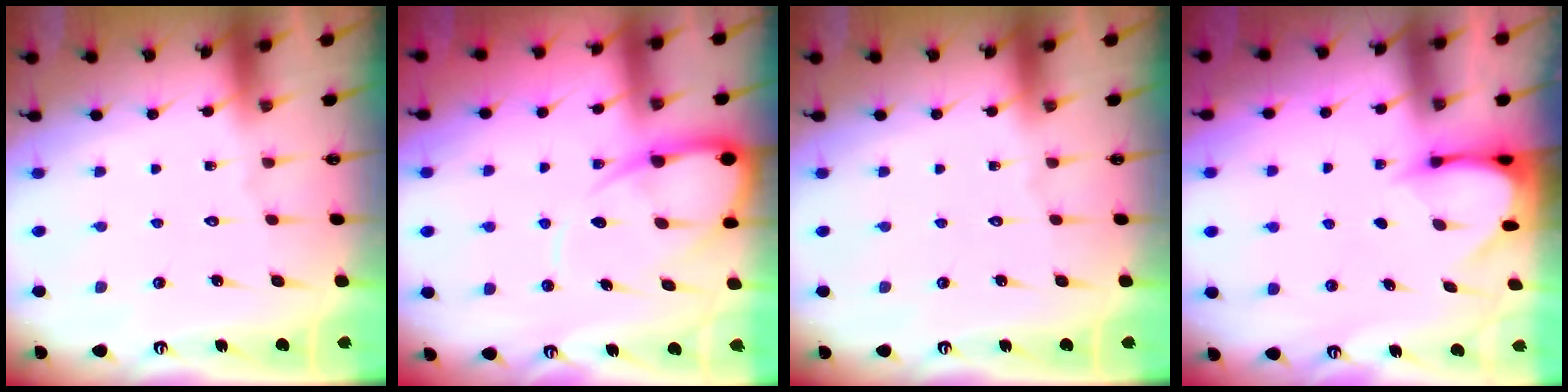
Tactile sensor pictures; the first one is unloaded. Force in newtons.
{"total": 10.4, "press": 10.4, "slide": 1.1}
{"total": 0.0}
{"total": 3.7, "press": 3.7, "slide": 0.3}